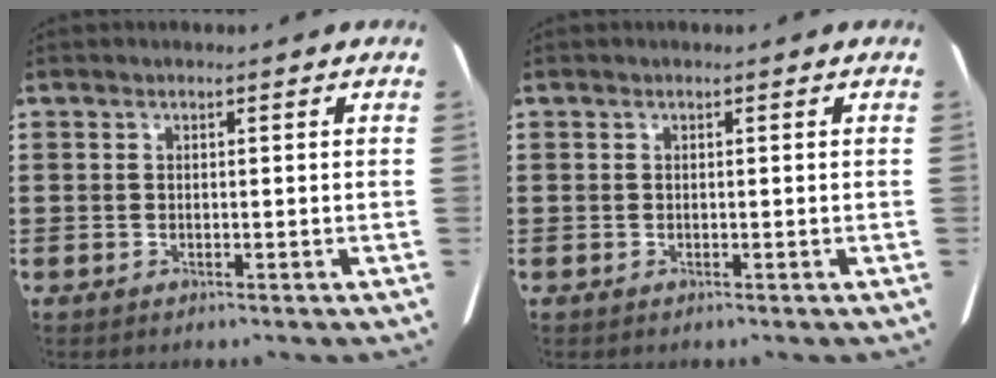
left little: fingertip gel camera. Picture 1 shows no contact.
{"total": 0.0}